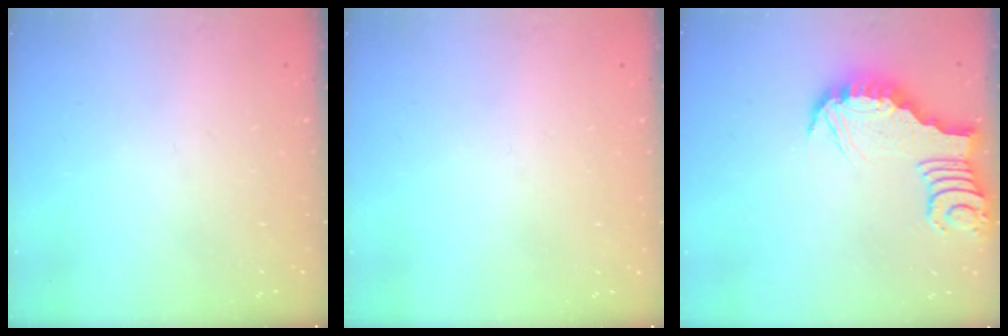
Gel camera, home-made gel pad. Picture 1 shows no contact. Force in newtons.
{"total": 0.0}
{"total": 3.6, "press": 3.6, "slide": 0.2}